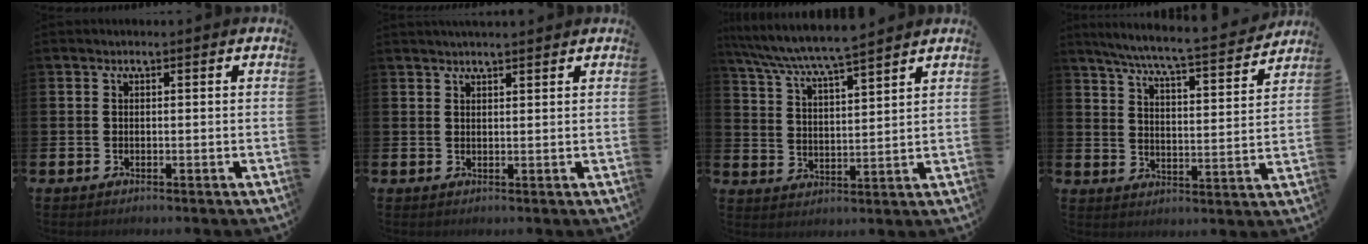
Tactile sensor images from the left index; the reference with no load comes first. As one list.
[{"total": 1.8, "force": [1.7, 0.1, 0.3], "torque": [-0.001, -0.005, 0.030]}, {"total": 6.7, "force": [6.5, -0.1, 1.8], "torque": [-0.065, -0.036, 0.114]}, {"total": 7.1, "force": [6.5, 0.0, 2.8], "torque": [-0.084, -0.048, 0.110]}]